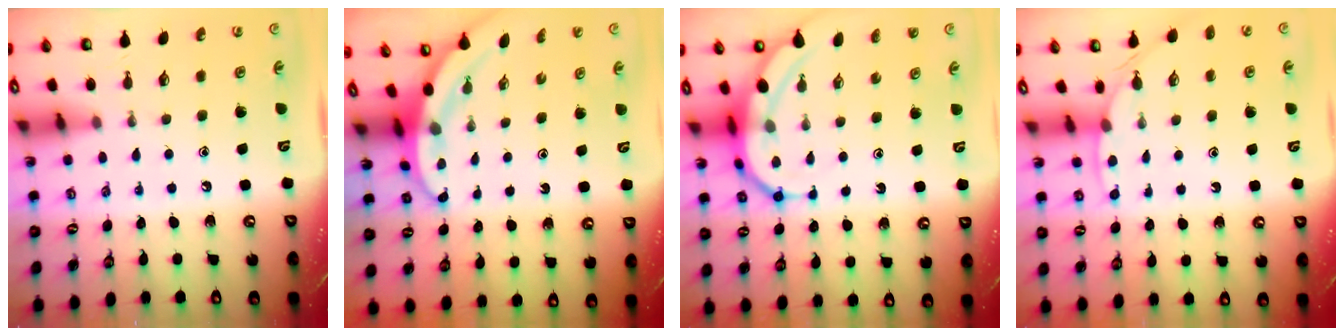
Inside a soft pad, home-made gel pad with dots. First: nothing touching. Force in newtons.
{"total": 3.4, "press": 3.4, "slide": 0.1}
{"total": 8.0, "press": 7.9, "slide": 0.9}
{"total": 2.9, "press": 2.9, "slide": 0.4}